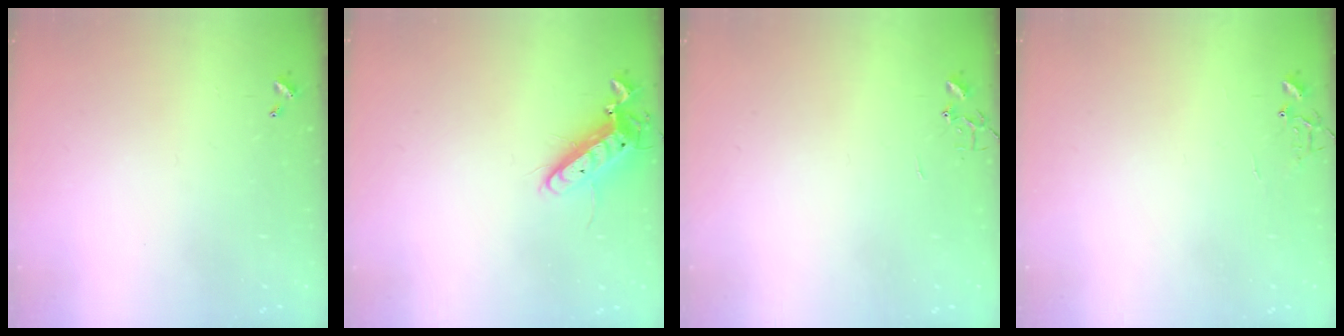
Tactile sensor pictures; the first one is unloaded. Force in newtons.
{"total": 11.9, "press": 11.7, "slide": 2.2}
{"total": 0.0}
{"total": 6.4, "press": 6.4, "slide": 0.6}